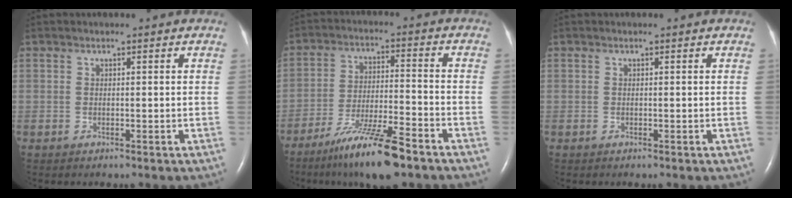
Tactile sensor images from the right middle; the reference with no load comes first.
{"total": 11.9, "force": [-8.5, 0.9, 8.2], "torque": [-0.152, -0.029, -0.149]}
{"total": 0.0}